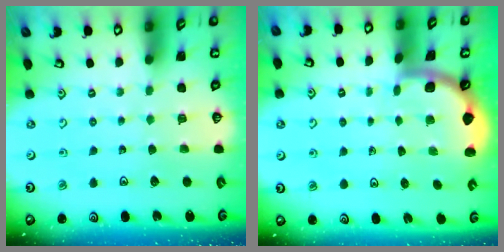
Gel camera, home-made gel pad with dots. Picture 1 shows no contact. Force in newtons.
{"total": 1.9, "press": 1.9, "slide": 0.0}